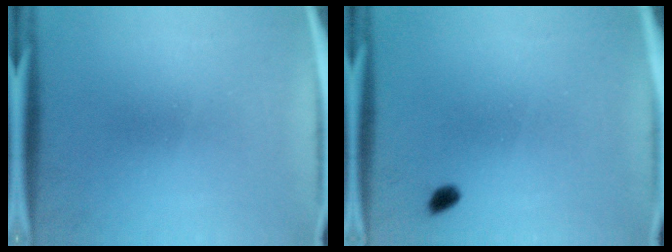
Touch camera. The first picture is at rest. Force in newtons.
{"total": 1.3}